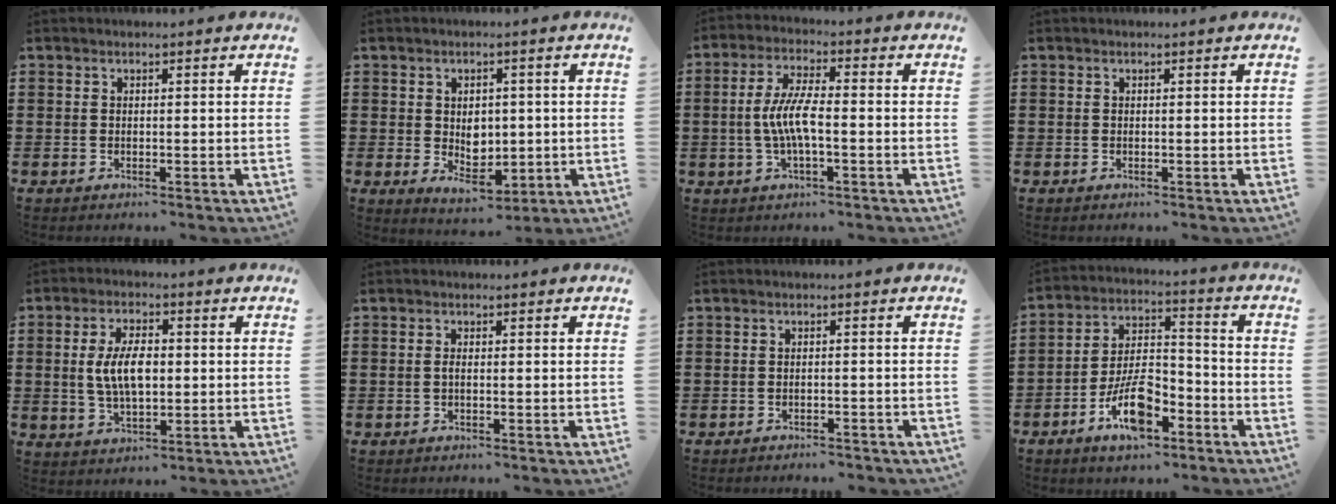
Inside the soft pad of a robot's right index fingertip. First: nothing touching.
{"total": 4.5, "force": [0.0, 3.5, 2.8], "torque": [-0.038, 0.000, -0.004]}
{"total": 6.3, "force": [-1.0, 1.7, 6.0], "torque": [-0.132, -0.003, -0.026]}
{"total": 0.0}
{"total": 7.0, "force": [0.4, 3.4, 6.1], "torque": [-0.122, 0.004, 0.000]}
{"total": 0.8, "force": [-0.2, 0.2, 0.7], "torque": [-0.015, -0.002, -0.002]}
{"total": 1.3, "force": [-1.3, 0.0, 0.3], "torque": [-0.009, 0.002, -0.027]}
{"total": 10.2, "force": [-5.7, 4.3, 7.4], "torque": [-0.152, 0.011, -0.105]}